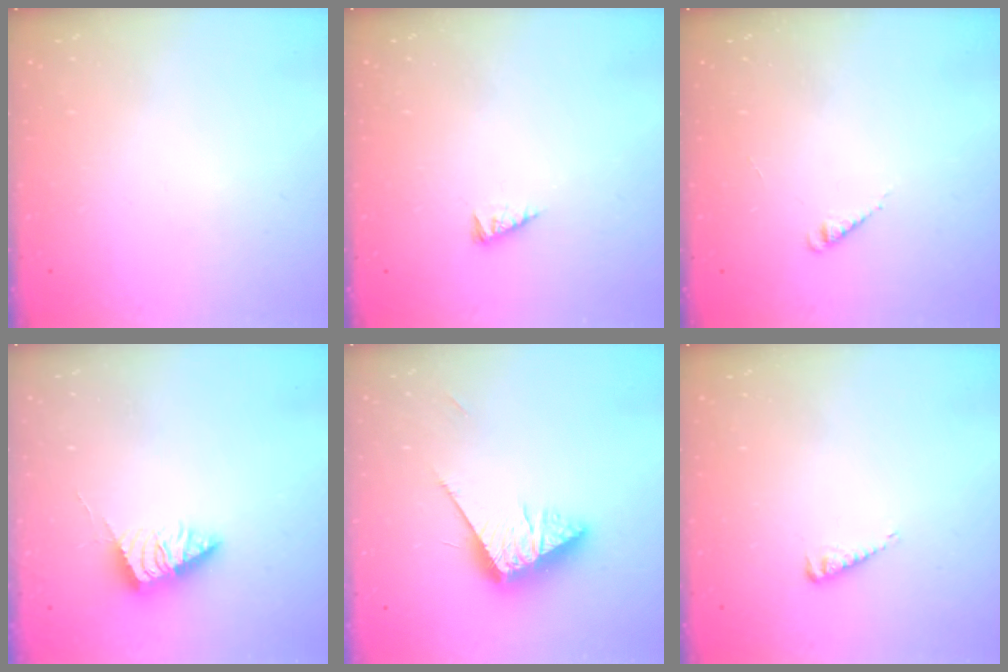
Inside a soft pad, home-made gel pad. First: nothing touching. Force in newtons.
{"total": 2.8, "press": 2.8, "slide": 0.3}
{"total": 1.9, "press": 1.9, "slide": 0.4}
{"total": 3.8, "press": 3.8, "slide": 0.5}
{"total": 12.9, "press": 12.9, "slide": 0.3}
{"total": 3.9, "press": 3.9, "slide": 0.5}